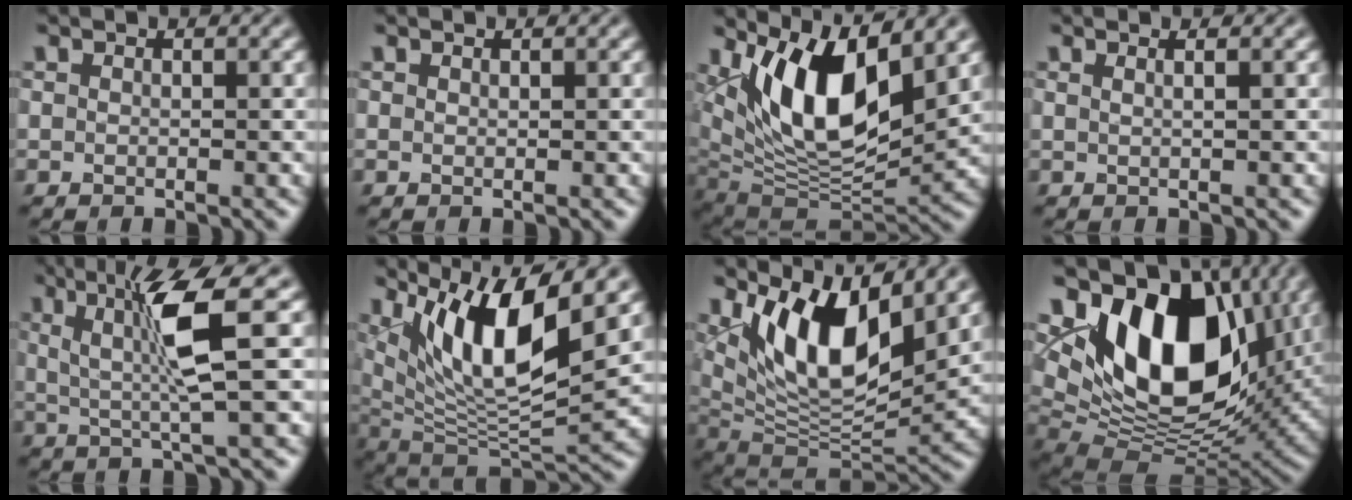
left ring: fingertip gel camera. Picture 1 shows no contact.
{"total": 0.0}
{"total": 11.5, "force": [4.7, 4.9, 9.3], "torque": [-0.158, -0.014, 0.090]}
{"total": 1.6, "force": [0.8, 0.8, 1.2], "torque": [-0.002, 0.000, -0.005]}
{"total": 6.2, "force": [1.5, 0.5, 6.0], "torque": [-0.119, 0.001, 0.032]}
{"total": 10.3, "force": [4.7, 2.9, 8.7], "torque": [-0.151, -0.009, 0.094]}
{"total": 10.7, "force": [4.5, 4.4, 8.6], "torque": [-0.143, -0.019, 0.090]}
{"total": 14.1, "force": [4.9, 8.3, 10.2], "torque": [-0.153, -0.002, 0.082]}